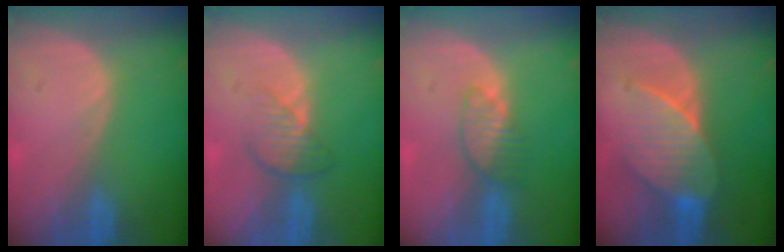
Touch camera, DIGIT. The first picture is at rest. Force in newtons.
{"total": 3.8, "press": 3.4, "slide": 1.6}
{"total": 3.4, "press": 3.4, "slide": 0.5}
{"total": 7.5, "press": 7.4, "slide": 1.0}